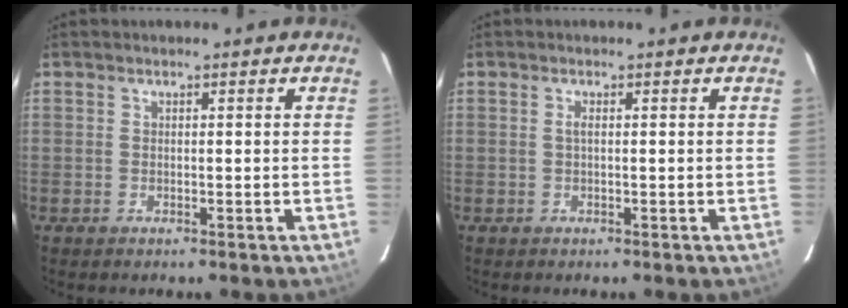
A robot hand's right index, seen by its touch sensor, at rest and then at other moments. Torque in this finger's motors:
{"motor_torque": [0.13, -0.08, 0.16, 0.04]}